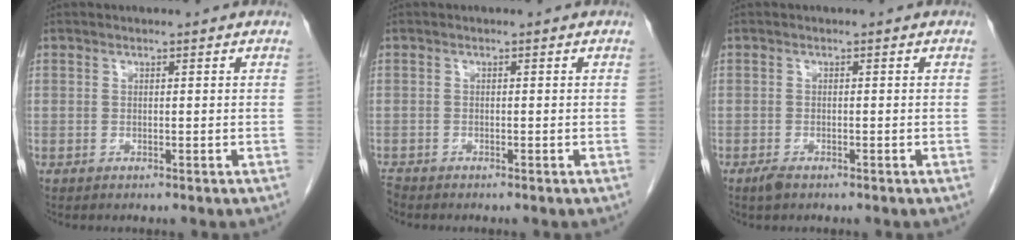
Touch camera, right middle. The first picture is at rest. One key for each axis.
{"total": 0.8, "fx": -0.8, "fy": -0.1, "fz": 0.0, "tx": -0.005, "ty": -0.005, "tz": -0.016}
{"total": 1.4, "fx": -1.0, "fy": 0.4, "fz": 0.8, "tx": -0.021, "ty": -0.003, "tz": -0.016}